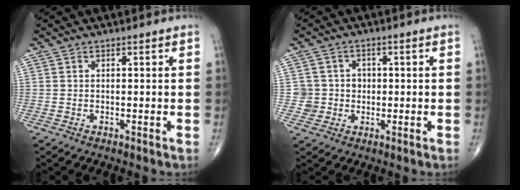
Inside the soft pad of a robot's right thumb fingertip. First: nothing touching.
{"total": 4.7, "force": [-0.1, 4.7, 0.0], "torque": [0.041, 0.013, -0.006]}